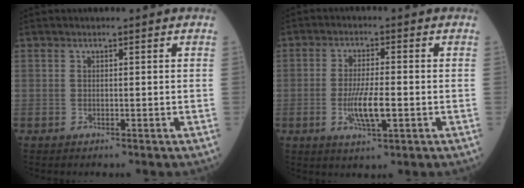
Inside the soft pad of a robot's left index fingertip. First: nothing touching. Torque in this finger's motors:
{"motor_torque": [0.94, -0.08, 0.23, 0.14]}